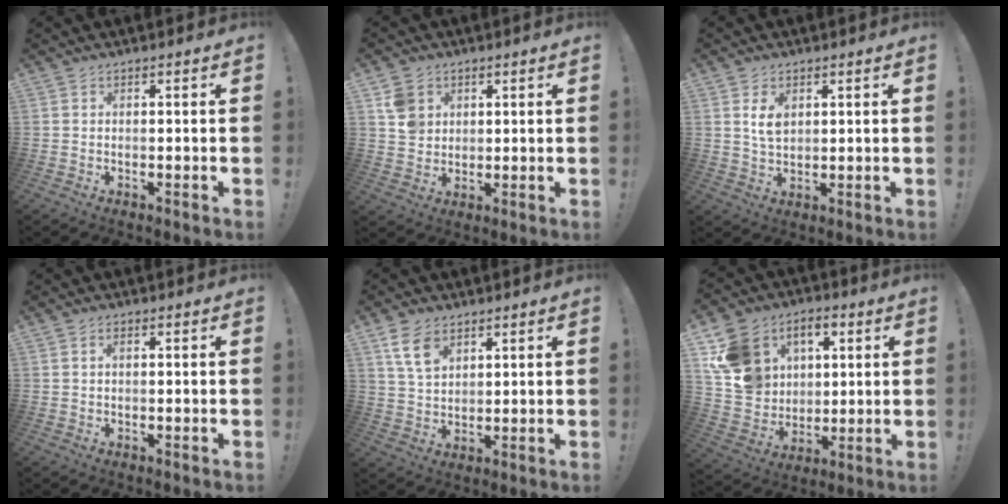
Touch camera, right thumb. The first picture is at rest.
{"total": 7.3, "force": [3.2, 6.1, 2.5], "torque": [-0.025, -0.009, 0.065]}
{"total": 5.1, "force": [1.8, 3.3, 3.5], "torque": [-0.052, -0.004, 0.032]}
{"total": 1.2, "force": [0.2, 0.6, 1.0], "torque": [-0.024, 0.006, 0.003]}
{"total": 8.7, "force": [4.9, 5.3, 5.0], "torque": [-0.089, -0.009, 0.096]}
{"total": 15.8, "force": [5.1, 13.7, 5.9], "torque": [-0.090, -0.016, 0.116]}